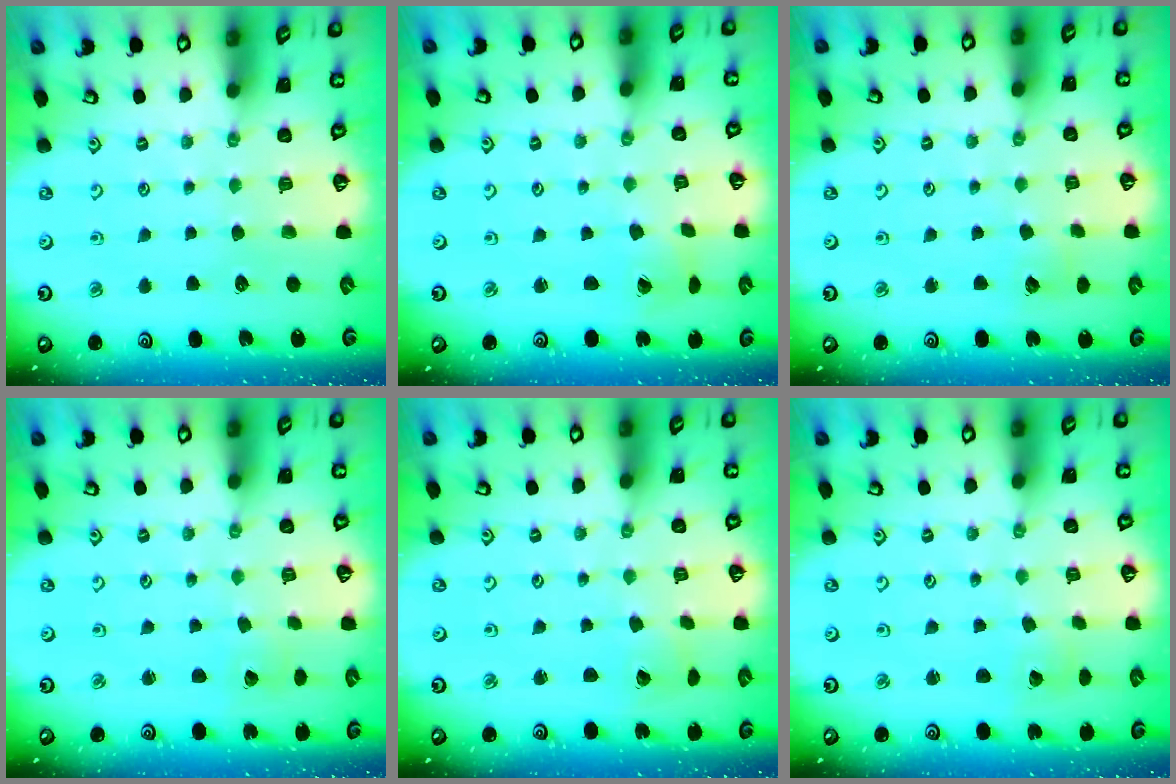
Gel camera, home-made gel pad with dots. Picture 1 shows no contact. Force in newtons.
{"total": 1.6, "press": 1.6, "slide": 0.2}
{"total": 4.7, "press": 4.7, "slide": 0.5}
{"total": 2.0, "press": 2.0, "slide": 0.2}
{"total": 2.9, "press": 2.9, "slide": 0.1}
{"total": 1.9, "press": 1.9, "slide": 0.2}